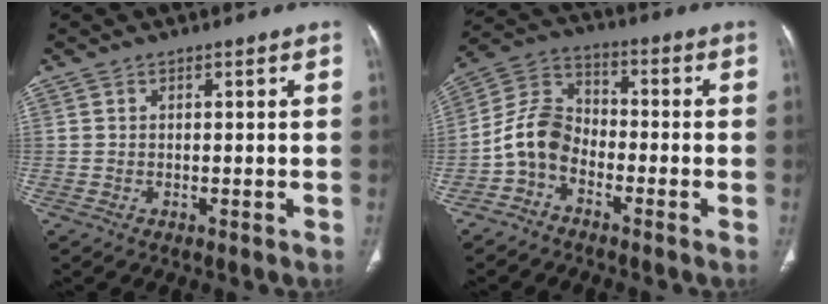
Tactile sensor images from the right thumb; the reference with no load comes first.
{"total": 8.1, "force": [-3.5, 5.5, 4.8], "torque": [-0.089, 0.046, -0.085]}